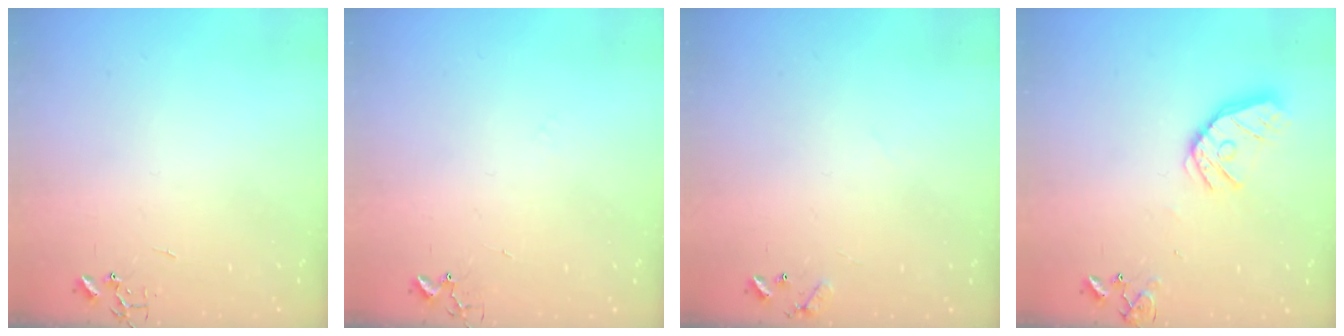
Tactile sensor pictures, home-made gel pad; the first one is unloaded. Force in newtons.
{"total": 4.9, "press": 4.9, "slide": 0.5}
{"total": 7.2, "press": 7.2, "slide": 0.5}
{"total": 14.4, "press": 14.3, "slide": 1.9}